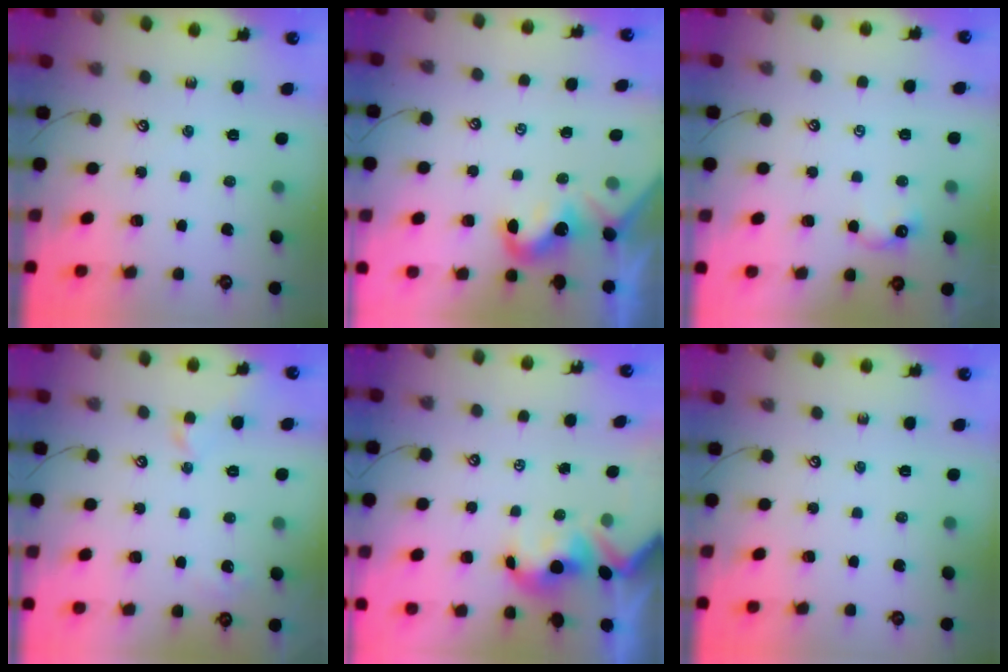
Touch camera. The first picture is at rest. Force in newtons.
{"total": 0.7, "press": 0.6, "slide": 0.4}
{"total": 2.9, "press": 2.8, "slide": 0.7}
{"total": 0.9, "press": 0.7, "slide": 0.5}
{"total": 2.1, "press": 2.0, "slide": 0.7}
{"total": 0.0}